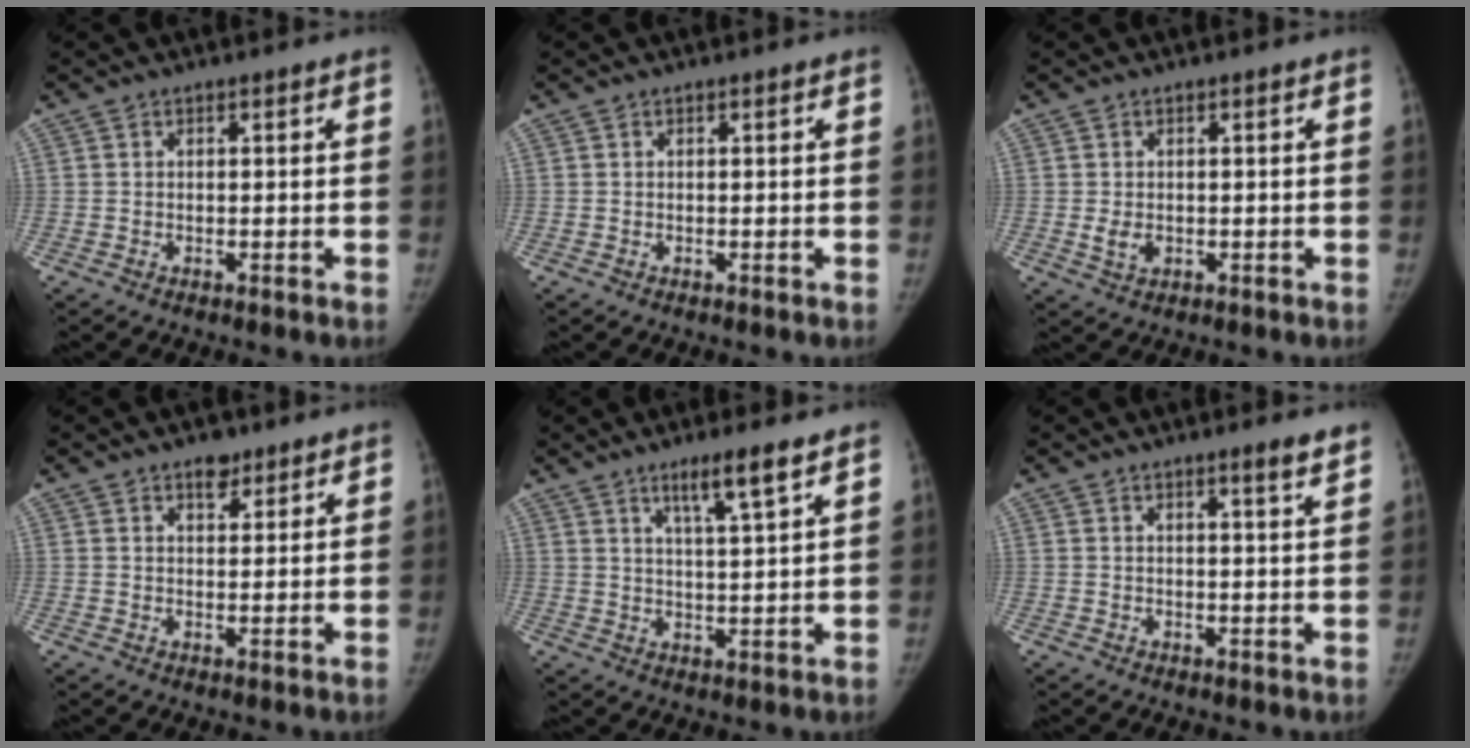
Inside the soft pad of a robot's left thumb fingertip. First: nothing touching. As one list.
[{"total": 0.0}, {"total": 2.4, "force": [-0.3, 1.7, 1.6], "torque": [-0.025, -0.003, -0.001]}, {"total": 3.1, "force": [2.1, 1.8, 1.4], "torque": [-0.004, -0.012, 0.032]}, {"total": 6.2, "force": [4.0, 0.2, 4.7], "torque": [-0.083, -0.029, 0.073]}, {"total": 2.9, "force": [2.1, 0.0, 2.0], "torque": [-0.027, -0.016, 0.030]}]